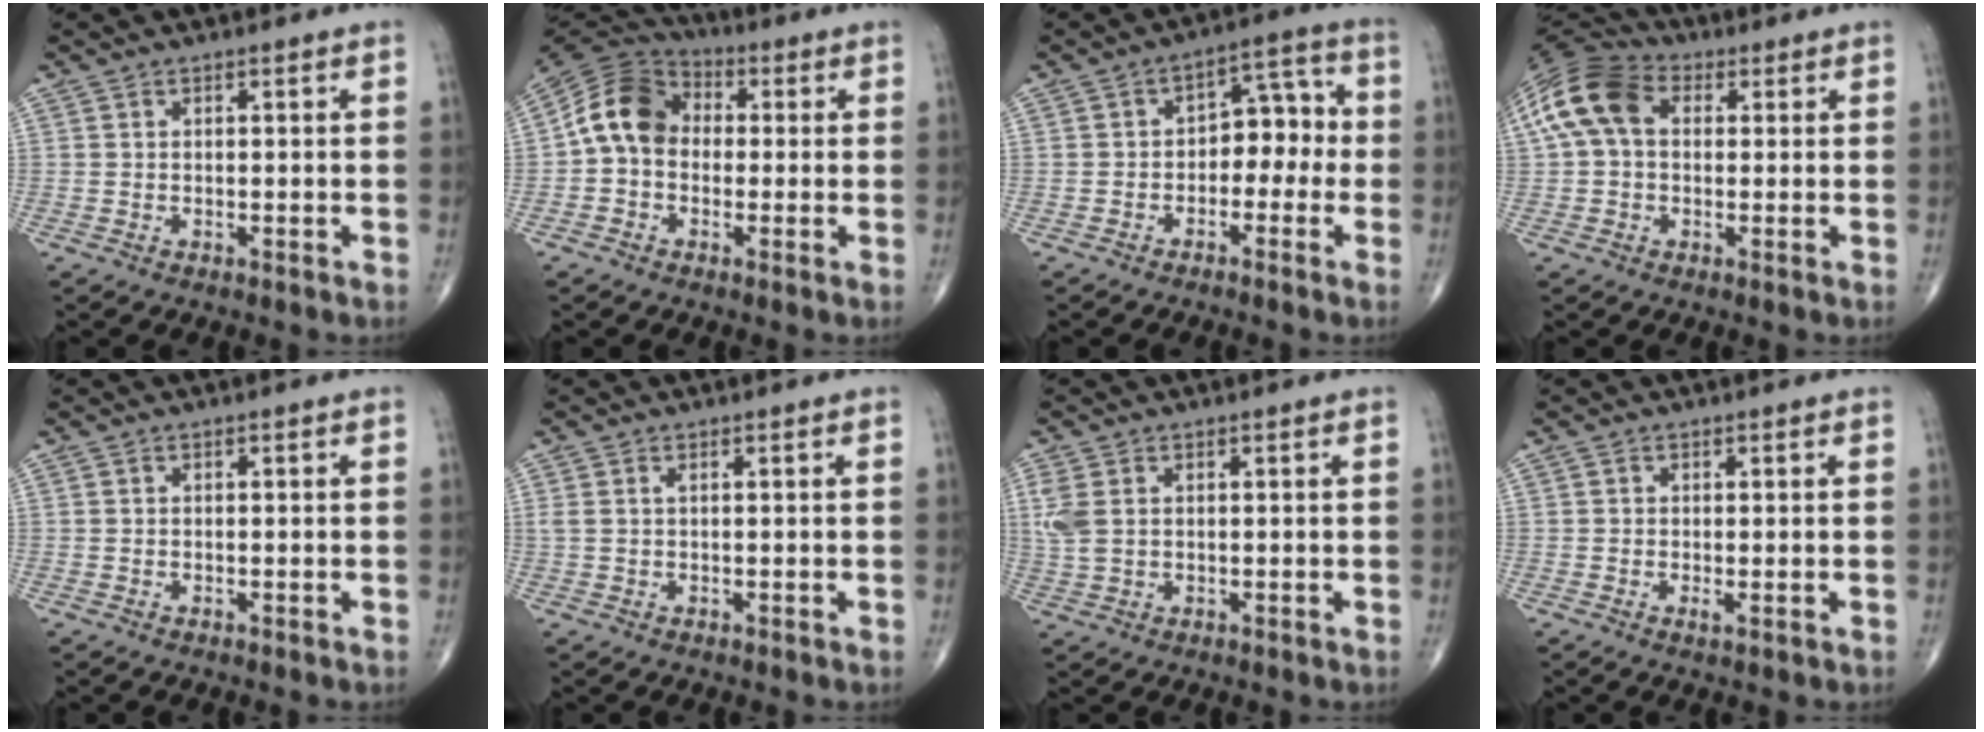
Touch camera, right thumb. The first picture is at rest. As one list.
[{"total": 10.9, "force": [-0.2, 8.5, 6.7], "torque": [-0.111, 0.033, -0.021]}, {"total": 7.8, "force": [-1.4, 5.1, 5.7], "torque": [-0.042, 0.040, -0.035]}, {"total": 12.6, "force": [2.3, 8.8, 8.8], "torque": [-0.175, 0.036, 0.031]}, {"total": 0.0}, {"total": 1.2, "force": [0.5, 0.4, 1.0], "torque": [-0.033, 0.011, 0.015]}, {"total": 4.3, "force": [1.0, 2.8, 3.2], "torque": [-0.094, 0.005, 0.025]}, {"total": 1.0, "force": [-0.2, 0.3, 0.9], "torque": [-0.017, -0.004, -0.004]}]